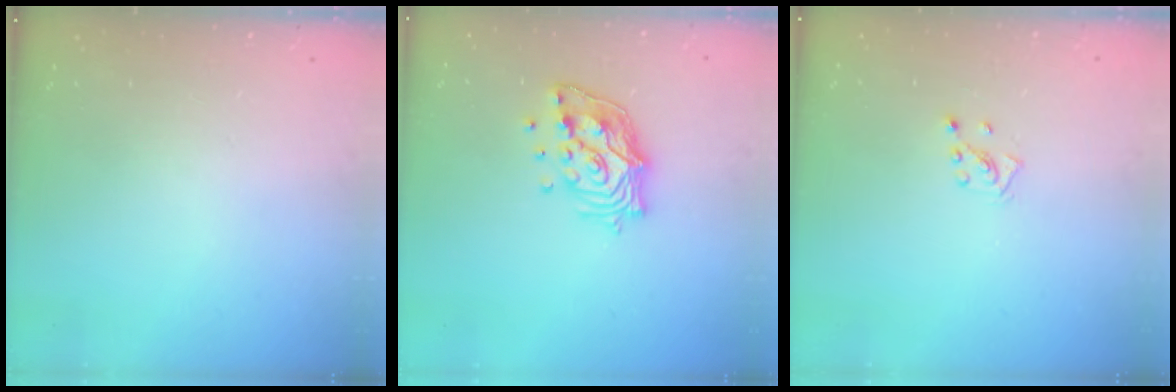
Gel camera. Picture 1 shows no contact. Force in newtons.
{"total": 13.4, "press": 13.3, "slide": 1.3}
{"total": 2.8, "press": 2.8, "slide": 0.2}